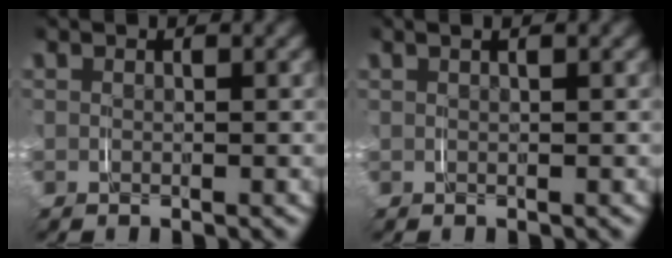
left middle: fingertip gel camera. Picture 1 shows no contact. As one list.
[{"total": 1.6, "force": [1.0, 0.3, 1.2], "torque": [-0.007, 0.014, 0.011]}]